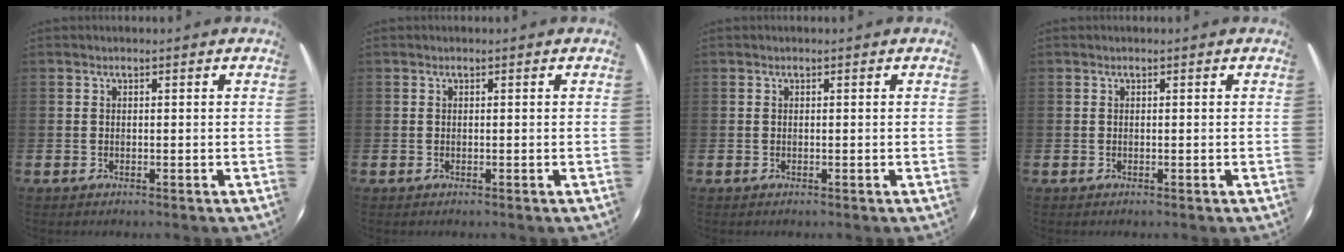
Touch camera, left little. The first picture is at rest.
{"total": 0.0}
{"total": 0.0}
{"total": 0.0}